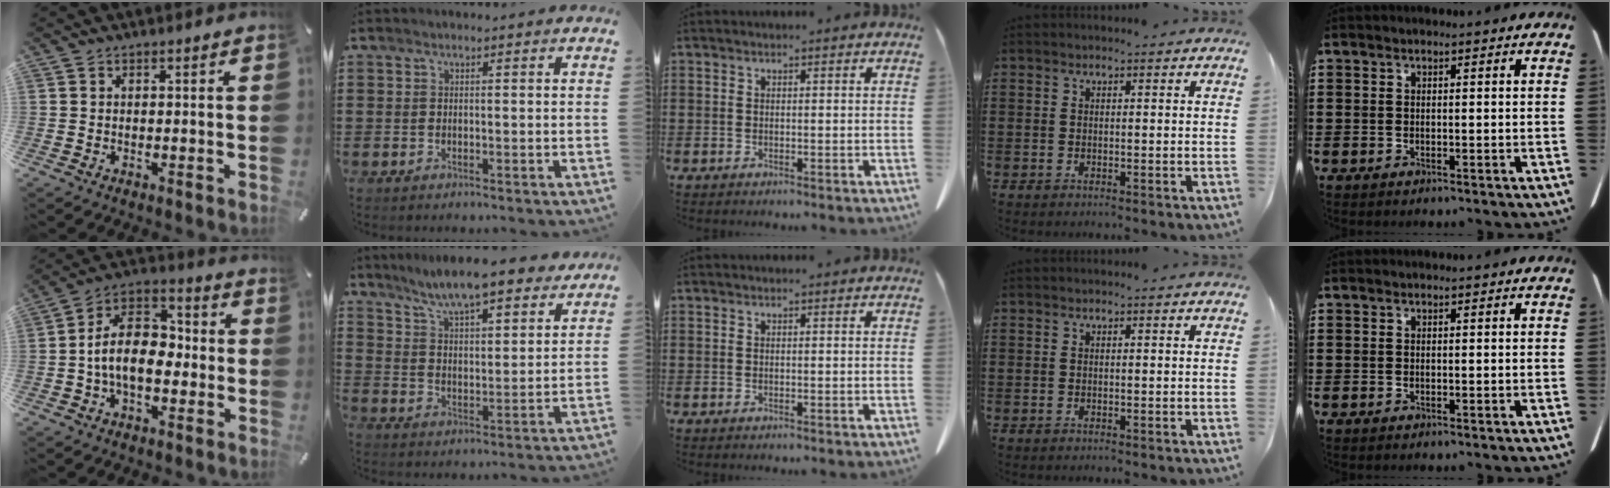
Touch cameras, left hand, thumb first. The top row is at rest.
{"thumb": {"total": 12.5, "force": [-2.4, 8.1, 9.2], "torque": [-0.180, 0.013, -0.043]}, "index": {"total": 9.4, "force": [8.1, 0.7, 4.6], "torque": [-0.117, -0.030, 0.142]}}